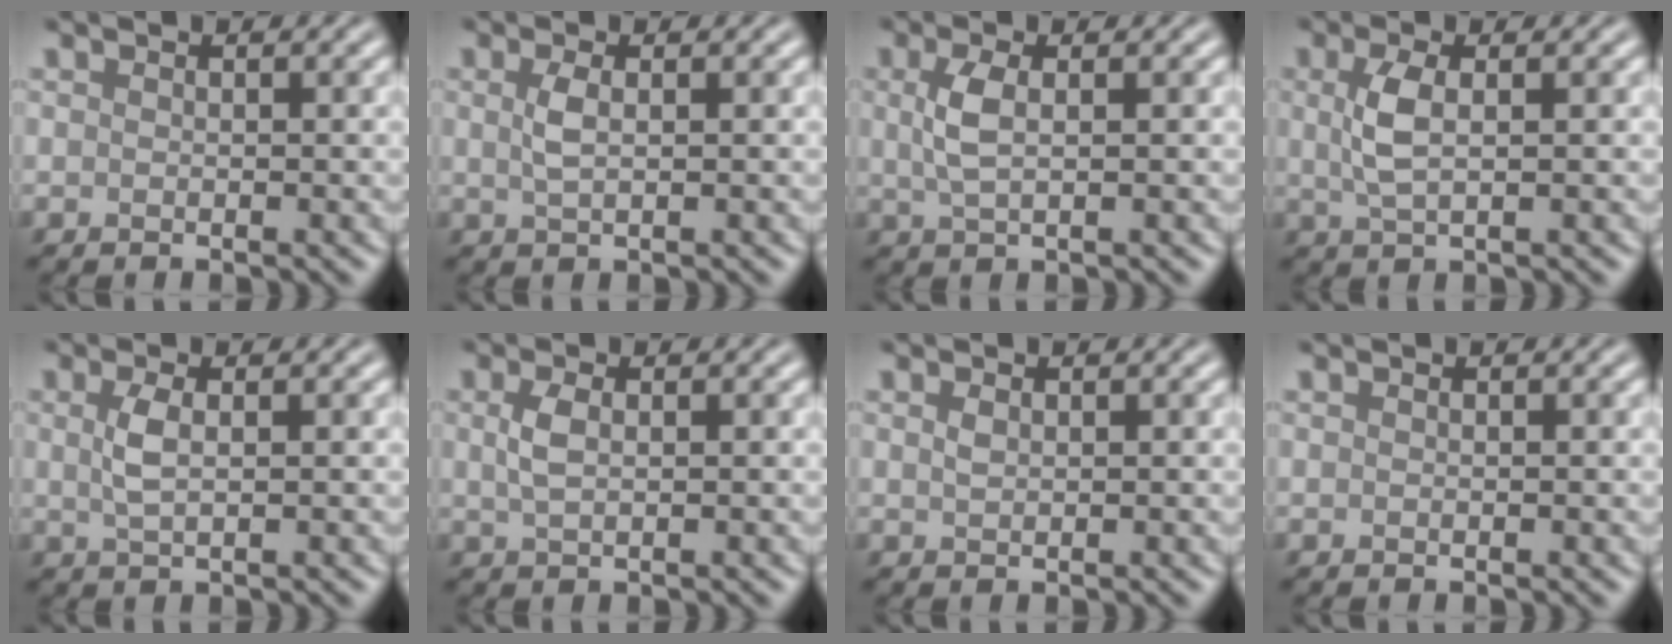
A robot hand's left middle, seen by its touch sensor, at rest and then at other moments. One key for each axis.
{"total": 1.5, "fx": 0.4, "fy": 0.6, "fz": 1.4, "tx": -0.033, "ty": 0.001, "tz": 0.008}
{"total": 2.5, "fx": 0.5, "fy": 1.0, "fz": 2.2, "tx": -0.052, "ty": 0.002, "tz": 0.011}
{"total": 2.8, "fx": 0.5, "fy": 1.1, "fz": 2.5, "tx": -0.060, "ty": 0.001, "tz": 0.011}
{"total": 2.0, "fx": 0.4, "fy": 0.8, "fz": 1.8, "tx": -0.042, "ty": 0.002, "tz": 0.009}
{"total": 1.8, "fx": 0.4, "fy": 0.9, "fz": 1.5, "tx": -0.037, "ty": 0.000, "tz": 0.009}
{"total": 0.7, "fx": 0.3, "fy": 0.4, "fz": 0.4, "tx": -0.013, "ty": 0.000, "tz": 0.008}
{"total": 0.0}